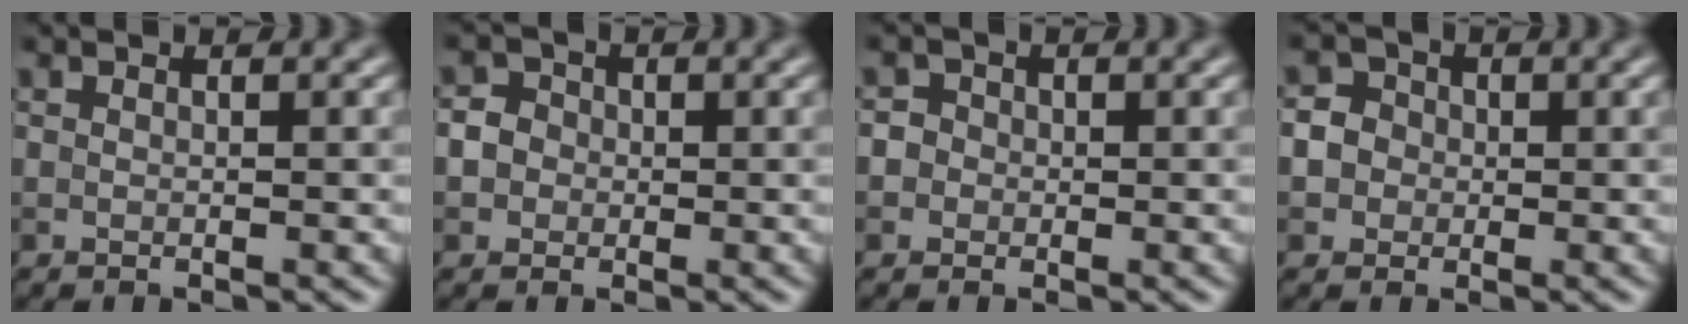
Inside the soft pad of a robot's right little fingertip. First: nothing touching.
{"total": 2.9, "force": [0.0, 2.7, 1.0], "torque": [0.009, 0.011, -0.018]}
{"total": 2.4, "force": [0.3, 2.3, 0.9], "torque": [0.010, 0.016, -0.020]}
{"total": 3.6, "force": [0.0, 3.4, 1.2], "torque": [0.007, 0.020, -0.021]}